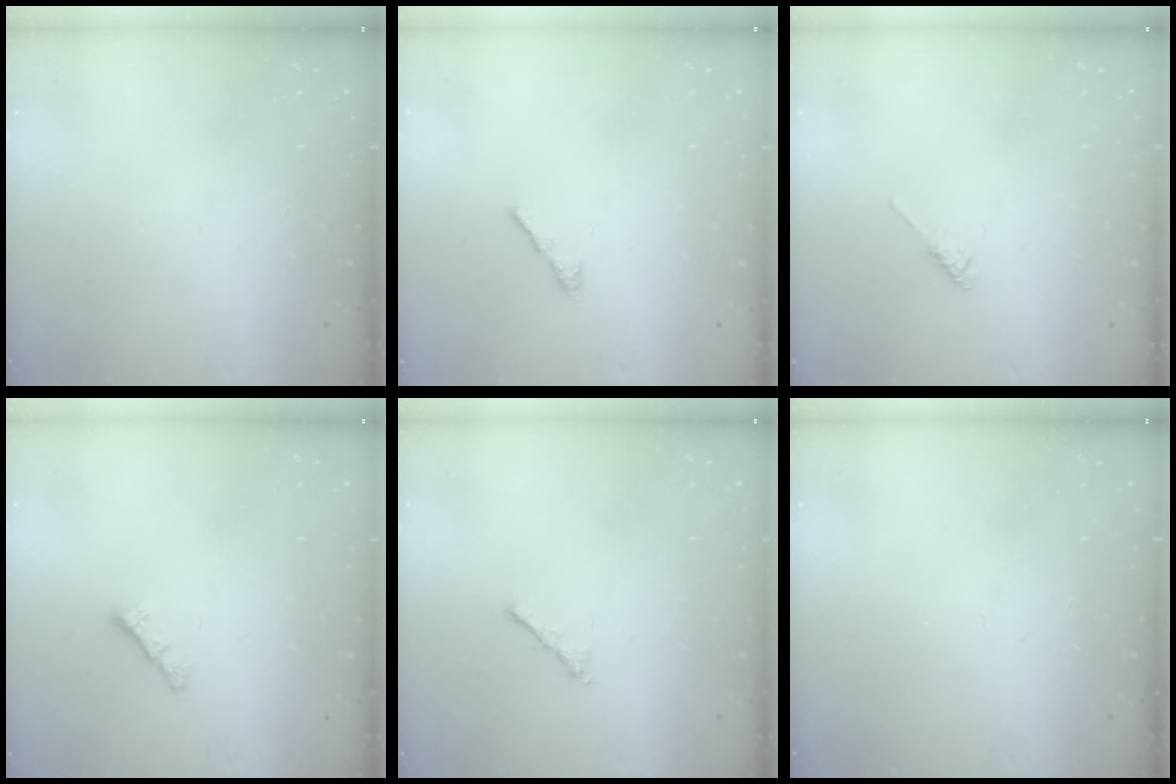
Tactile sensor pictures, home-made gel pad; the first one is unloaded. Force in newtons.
{"total": 0.6, "press": 0.4, "slide": 0.4}
{"total": 2.2, "press": 2.2, "slide": 0.5}
{"total": 0.8, "press": 0.7, "slide": 0.4}
{"total": 1.0, "press": 0.9, "slide": 0.4}
{"total": 0.0}